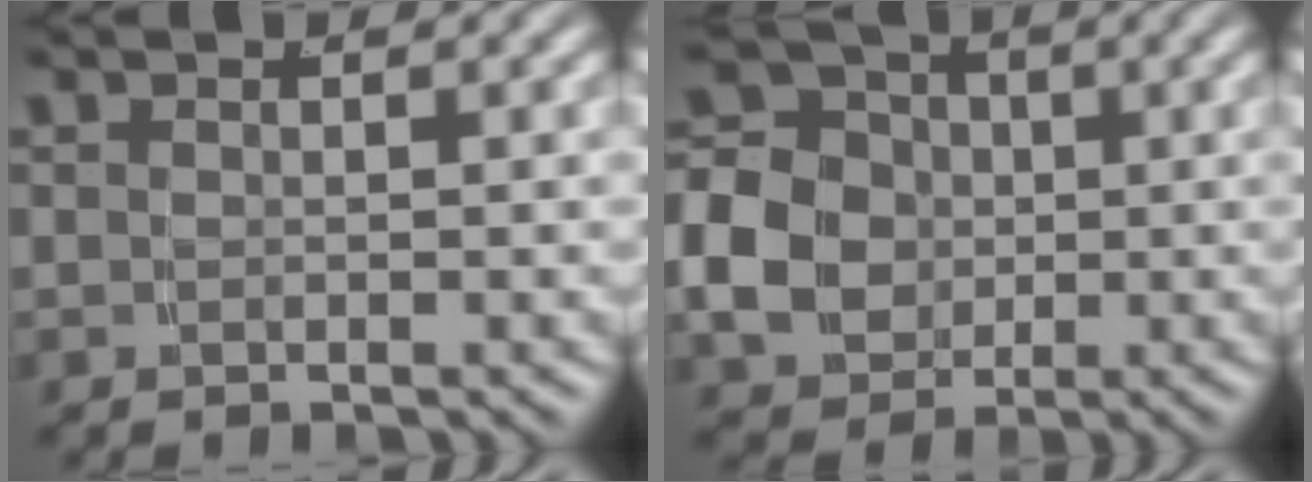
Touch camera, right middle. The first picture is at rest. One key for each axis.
{"total": 11.5, "fx": -0.3, "fy": 10.2, "fz": 5.3, "tx": -0.118, "ty": -0.020, "tz": -0.014}